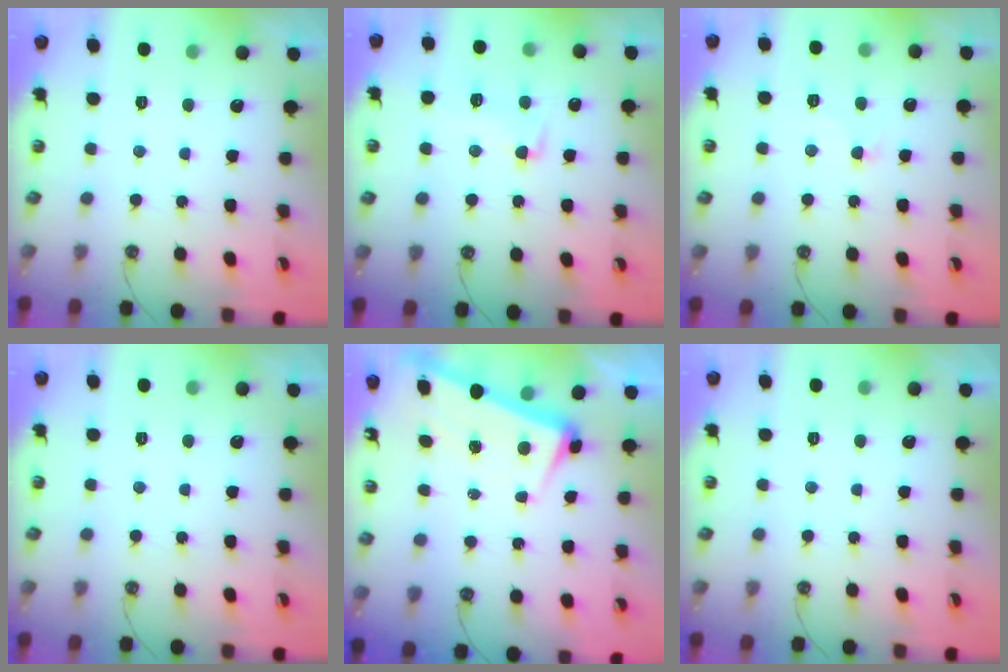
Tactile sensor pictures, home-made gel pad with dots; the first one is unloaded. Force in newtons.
{"total": 2.2, "press": 1.5, "slide": 1.6}
{"total": 1.8, "press": 1.7, "slide": 0.6}
{"total": 0.0}
{"total": 3.1, "press": 2.9, "slide": 0.9}
{"total": 0.0}